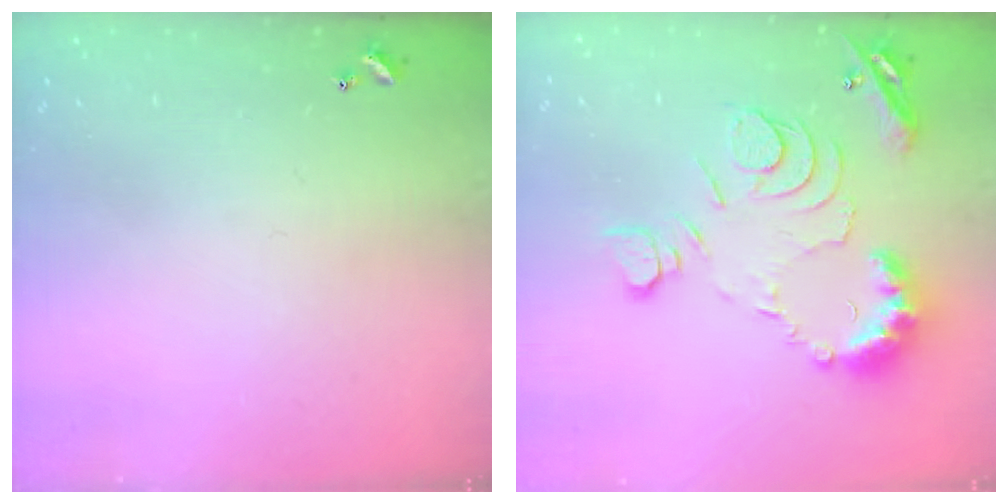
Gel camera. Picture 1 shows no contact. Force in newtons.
{"total": 11.6, "press": 11.5, "slide": 1.2}